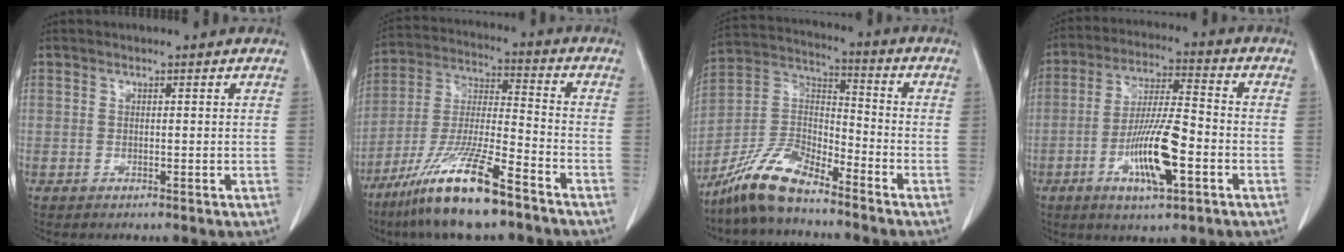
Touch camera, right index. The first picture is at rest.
{"total": 15.1, "force": [-10.2, 1.3, 11.1], "torque": [-0.234, -0.034, -0.191]}
{"total": 11.1, "force": [-9.2, 2.7, 5.7], "torque": [-0.121, 0.011, -0.180]}
{"total": 11.6, "force": [-4.0, 2.0, 10.7], "torque": [-0.201, -0.003, -0.070]}